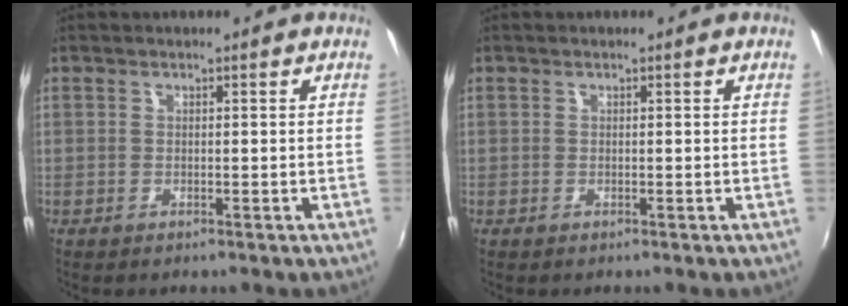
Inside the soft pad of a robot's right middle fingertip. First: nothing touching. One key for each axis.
{"total": 0.0}